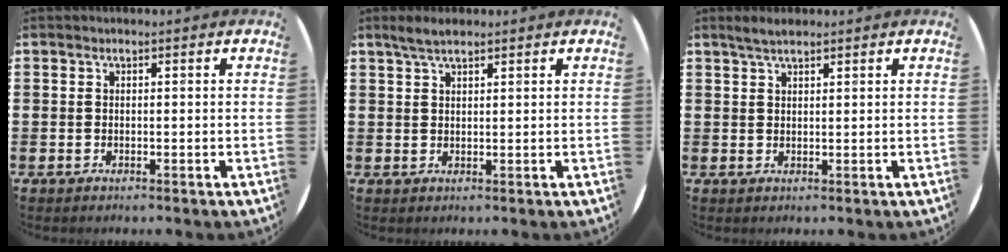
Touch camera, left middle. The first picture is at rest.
{"total": 2.6, "force": [2.1, 0.5, 1.4], "torque": [-0.030, 0.004, 0.038]}
{"total": 2.1, "force": [1.8, 0.4, 1.1], "torque": [-0.024, 0.004, 0.032]}